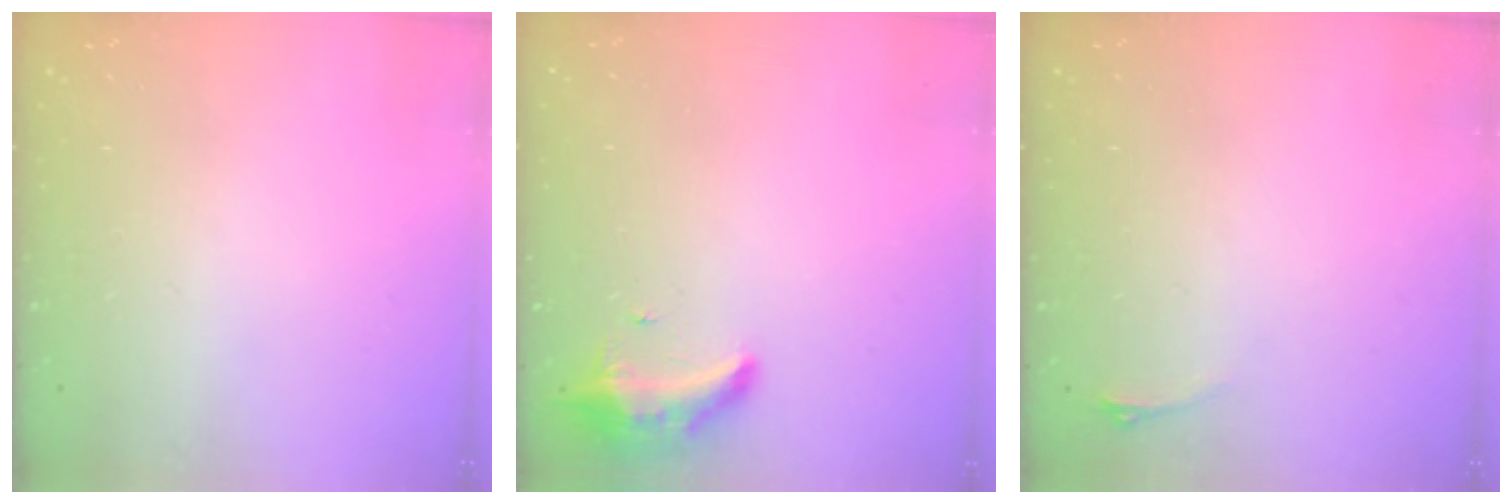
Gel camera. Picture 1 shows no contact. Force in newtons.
{"total": 8.3, "press": 8.2, "slide": 1.5}
{"total": 2.9, "press": 2.6, "slide": 1.5}